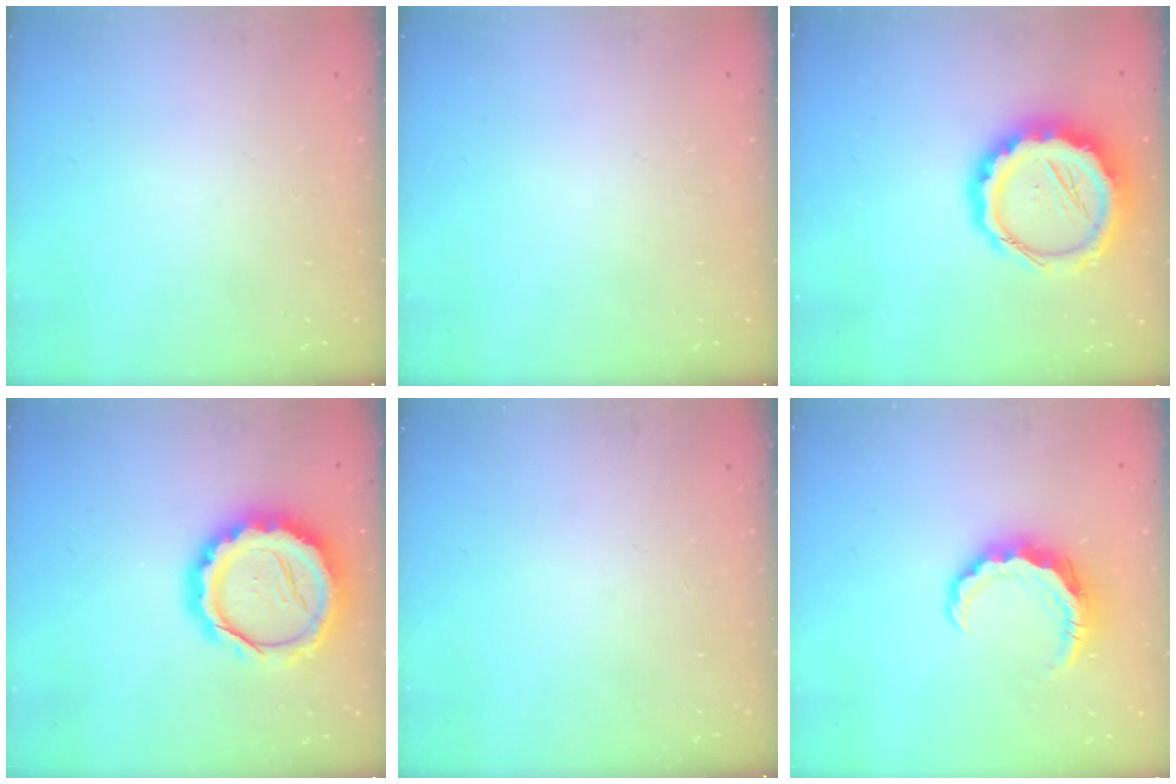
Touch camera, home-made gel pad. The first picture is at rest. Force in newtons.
{"total": 0.0}
{"total": 14.6, "press": 14.3, "slide": 3.3}
{"total": 18.3, "press": 18.0, "slide": 3.6}
{"total": 0.0}
{"total": 8.2, "press": 8.1, "slide": 1.0}